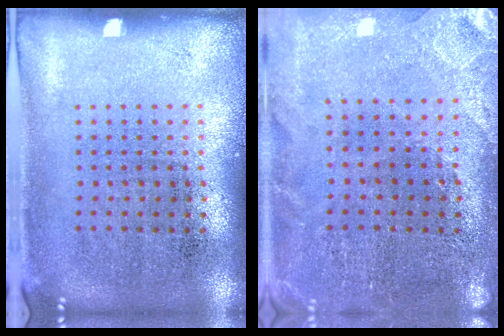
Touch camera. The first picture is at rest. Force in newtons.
{"total": 0.5, "press": 0.5, "slide": 0.2}